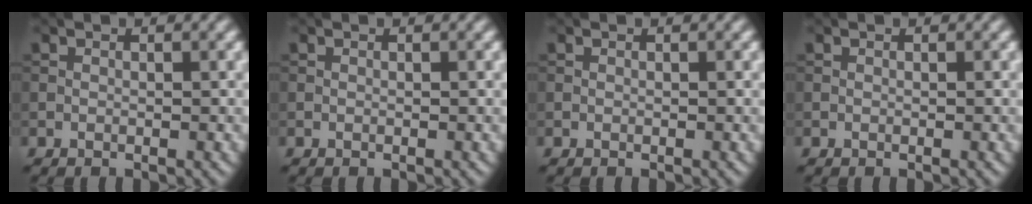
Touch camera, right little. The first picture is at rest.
{"total": 0.0}
{"total": 0.0}
{"total": 0.0}